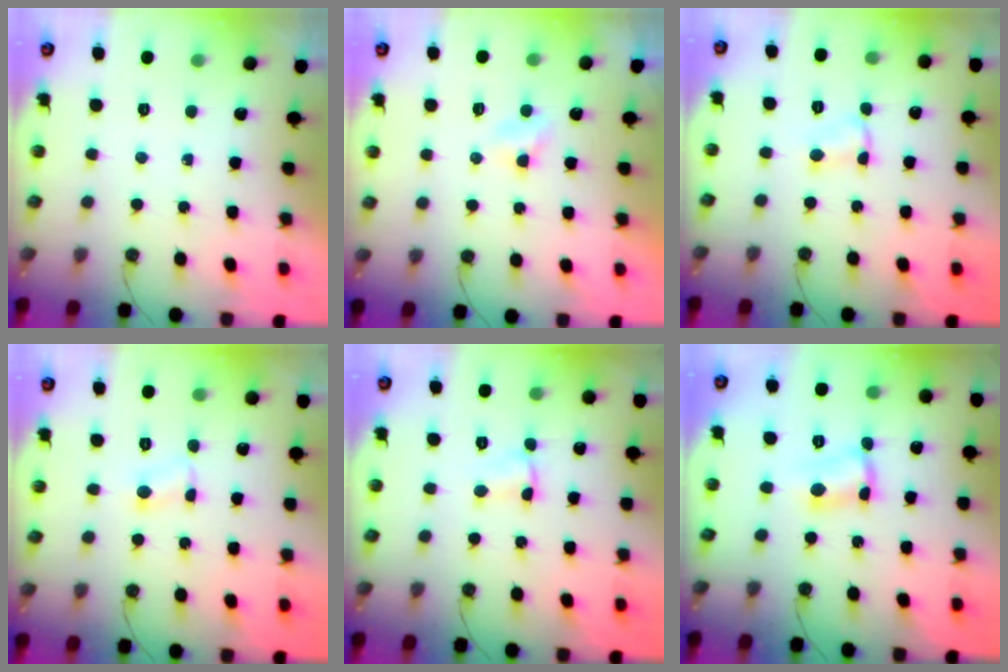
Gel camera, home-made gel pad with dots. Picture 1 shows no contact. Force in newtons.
{"total": 2.7, "press": 2.6, "slide": 0.4}
{"total": 2.5, "press": 2.5, "slide": 0.4}
{"total": 2.5, "press": 2.4, "slide": 0.8}
{"total": 3.8, "press": 1.6, "slide": 3.4}
{"total": 2.8, "press": 2.8, "slide": 0.6}